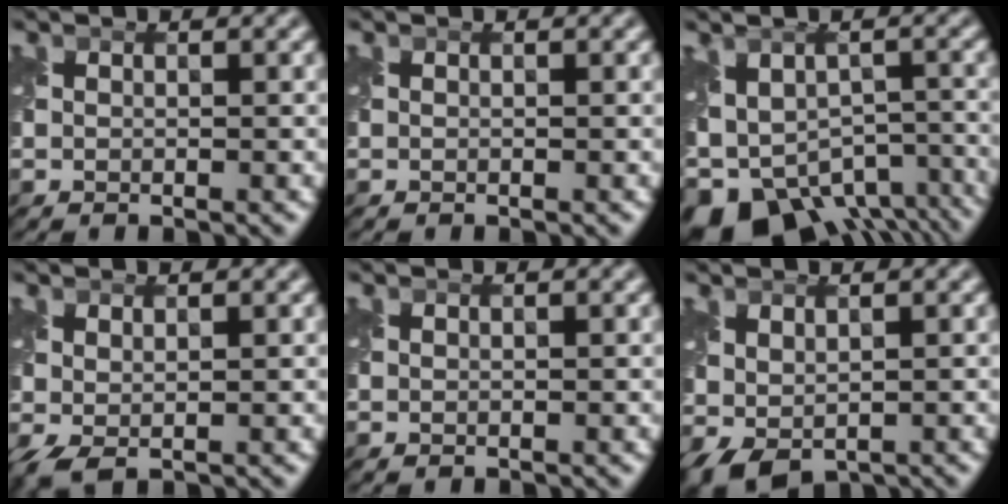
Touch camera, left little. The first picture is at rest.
{"total": 0.0}
{"total": 11.7, "force": [-7.5, 6.7, 5.9], "torque": [-0.110, -0.028, -0.089]}
{"total": 1.7, "force": [0.2, 0.6, 1.6], "torque": [-0.043, 0.000, 0.003]}
{"total": 0.0}
{"total": 3.1, "force": [0.0, 2.0, 2.4], "torque": [-0.049, 0.000, 0.005]}